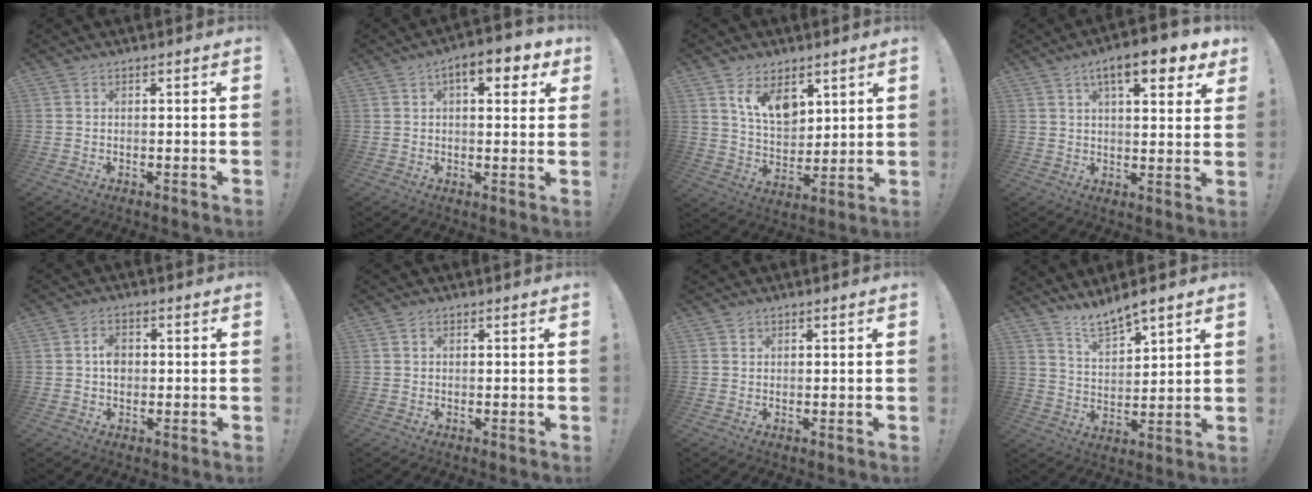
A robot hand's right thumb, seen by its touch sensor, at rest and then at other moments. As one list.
[{"total": 7.2, "force": [3.0, 3.1, 5.8], "torque": [-0.072, -0.004, 0.044]}, {"total": 11.1, "force": [6.6, 6.7, 5.9], "torque": [-0.102, -0.034, 0.125]}, {"total": 11.4, "force": [6.1, 3.3, 9.1], "torque": [-0.130, -0.025, 0.095]}, {"total": 4.1, "force": [0.1, 3.0, 2.7], "torque": [-0.036, 0.003, -0.001]}, {"total": 0.6, "force": [0.3, 0.6, 0.1], "torque": [0.004, 0.001, 0.004]}, {"total": 1.0, "force": [0.7, 0.7, 0.1], "torque": [0.004, 0.000, 0.013]}, {"total": 7.9, "force": [7.1, 2.0, 2.6], "torque": [-0.049, -0.052, 0.132]}]